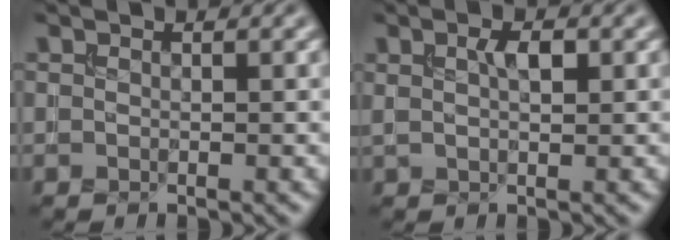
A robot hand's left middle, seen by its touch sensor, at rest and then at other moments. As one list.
[{"total": 2.1, "force": [0.7, 0.7, 1.8], "torque": [-0.035, 0.001, 0.013]}]